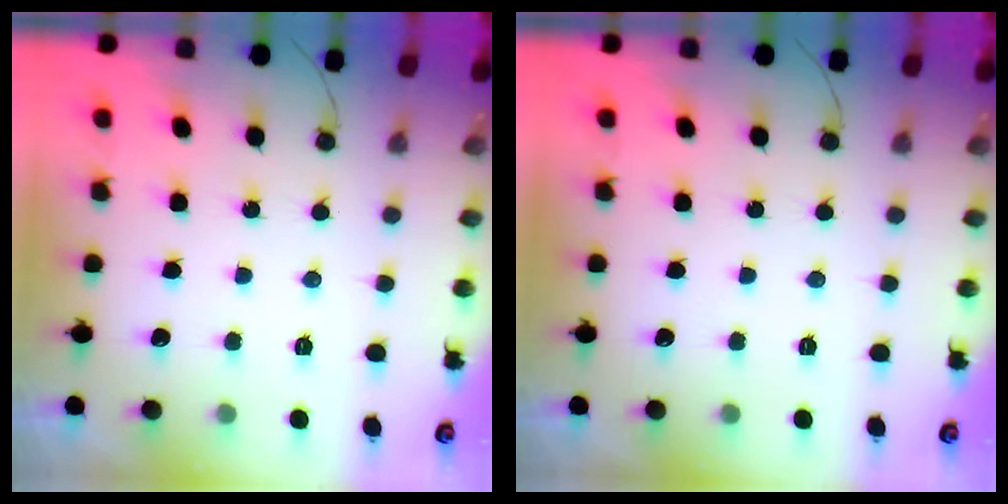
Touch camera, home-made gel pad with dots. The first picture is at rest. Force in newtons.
{"total": 0.0}